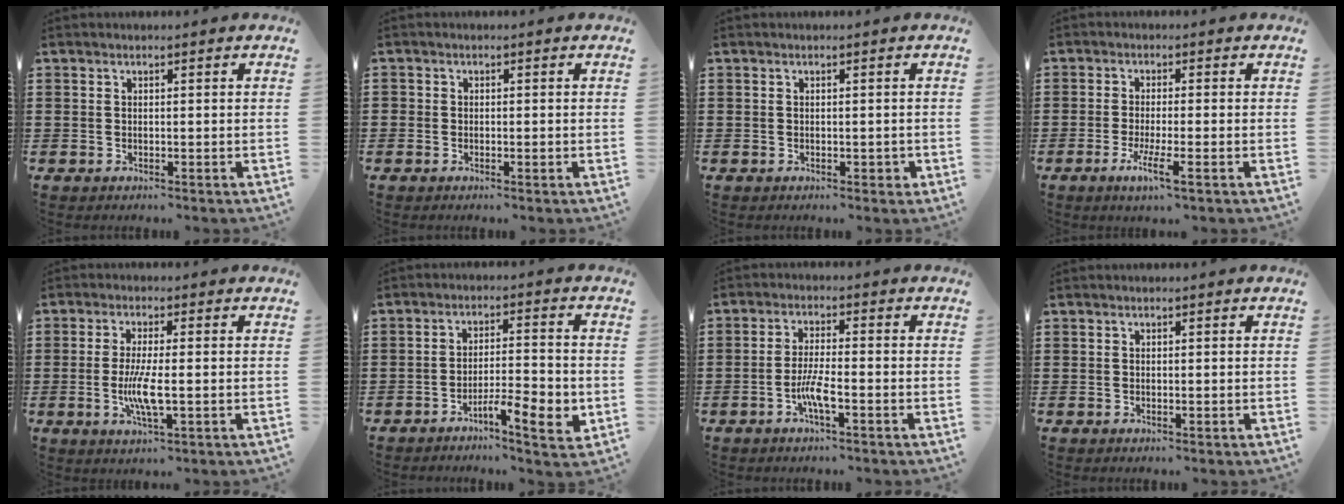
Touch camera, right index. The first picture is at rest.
{"total": 0.7, "force": [-0.3, 0.5, 0.4], "torque": [-0.008, -0.002, -0.006]}
{"total": 0.8, "force": [-0.1, 0.5, 0.6], "torque": [-0.013, 0.000, -0.002]}
{"total": 4.4, "force": [-2.1, 0.3, 3.8], "torque": [-0.077, -0.014, -0.039]}
{"total": 5.6, "force": [-0.9, 1.0, 5.4], "torque": [-0.114, -0.010, -0.023]}
{"total": 7.0, "force": [-3.8, 1.3, 5.6], "torque": [-0.094, 0.000, -0.067]}
{"total": 4.7, "force": [-2.1, 0.7, 4.2], "torque": [-0.090, -0.007, -0.042]}
{"total": 0.0}